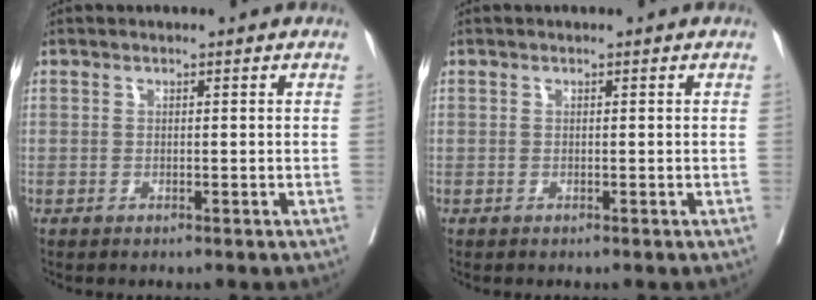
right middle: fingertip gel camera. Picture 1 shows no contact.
{"total": 0.0}